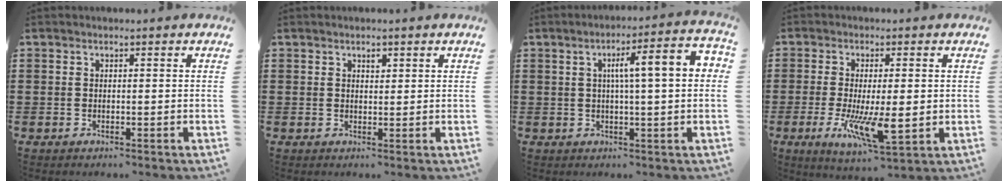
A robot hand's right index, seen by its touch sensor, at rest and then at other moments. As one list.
[{"total": 1.1, "force": [0.7, 0.7, 0.6], "torque": [-0.006, 0.000, 0.011]}, {"total": 7.4, "force": [1.0, 0.9, 7.3], "torque": [-0.122, -0.003, 0.005]}, {"total": 9.4, "force": [-1.9, 2.9, 8.7], "torque": [-0.170, -0.017, -0.026]}]